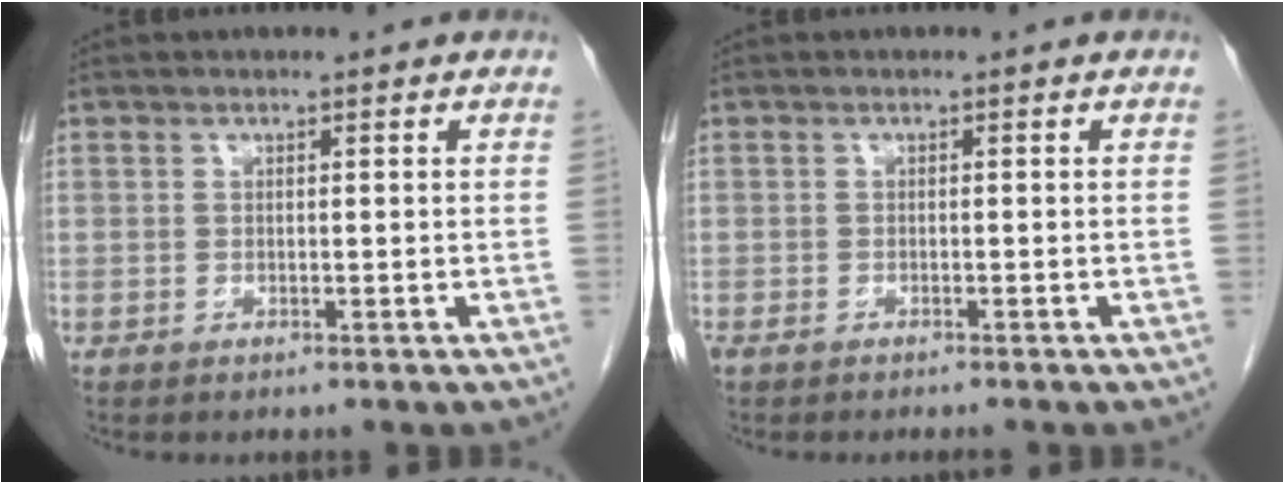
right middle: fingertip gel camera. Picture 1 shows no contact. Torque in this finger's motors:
{"motor_torque": [0.24, -0.13, 0.00, 0.01]}